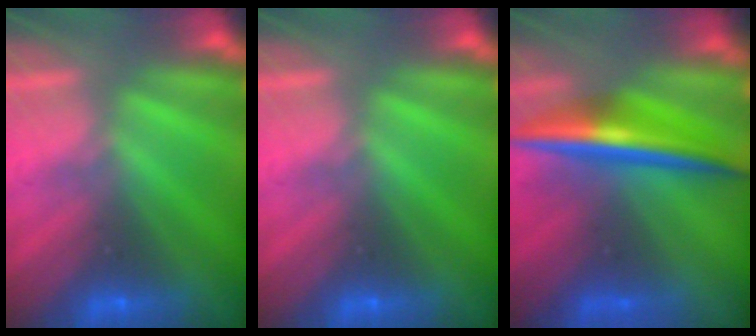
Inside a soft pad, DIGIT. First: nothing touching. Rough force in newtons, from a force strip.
{"total": 0.0}
{"total": 7.3}